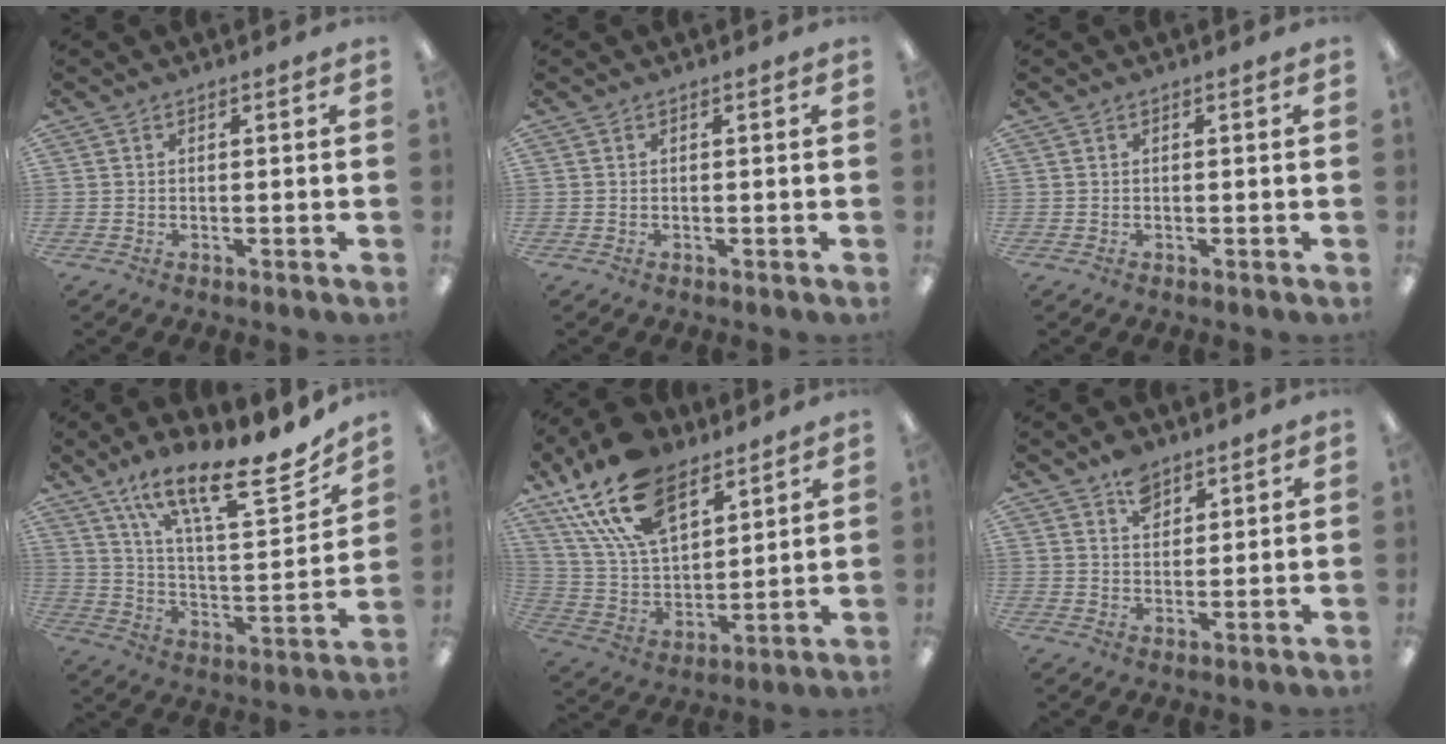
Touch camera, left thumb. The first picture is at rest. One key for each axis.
{"total": 0.0}
{"total": 0.0}
{"total": 20.4, "fx": 14.9, "fy": 5.6, "fz": 12.7, "tx": -0.202, "ty": -0.102, "tz": 0.248}
{"total": 20.8, "fx": 13.0, "fy": 11.1, "fz": 11.8, "tx": -0.248, "ty": -0.056, "tz": 0.239}
{"total": 6.3, "fx": 4.4, "fy": 3.8, "fz": 2.3, "tx": -0.030, "ty": -0.016, "tz": 0.077}